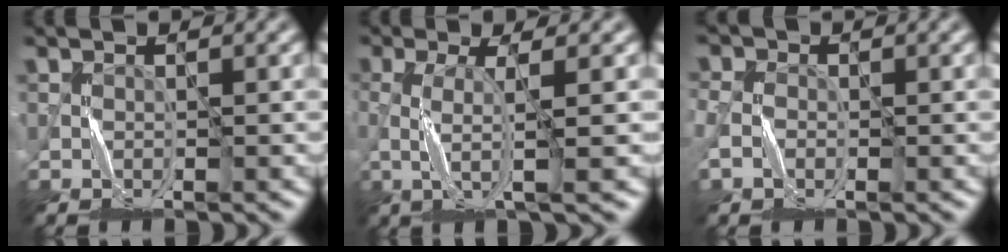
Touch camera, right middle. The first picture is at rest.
{"total": 3.0, "force": [-0.6, 0.3, 2.9], "torque": [-0.061, 0.005, -0.011]}
{"total": 2.9, "force": [-1.1, 2.3, 1.4], "torque": [-0.044, -0.002, -0.022]}